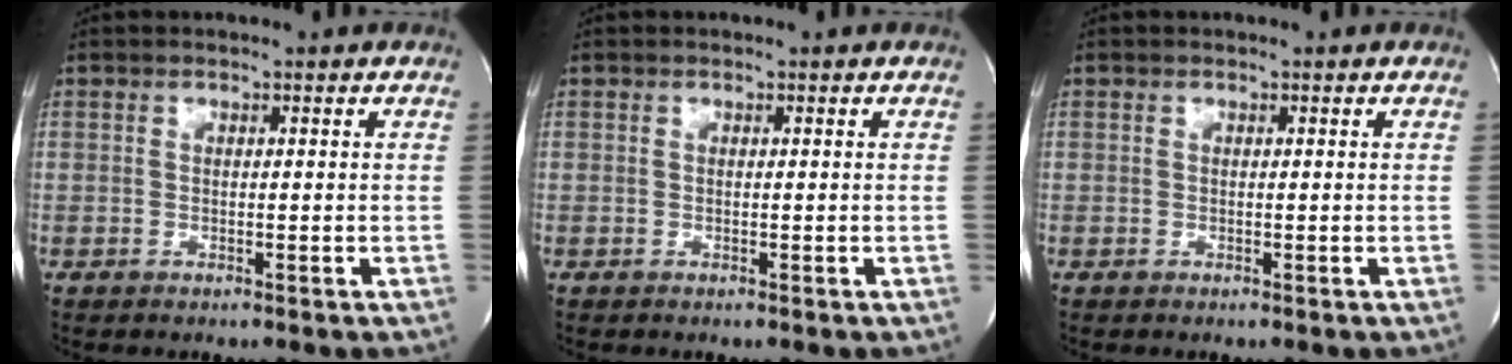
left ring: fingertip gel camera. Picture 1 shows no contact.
{"total": 0.0}
{"total": 0.0}